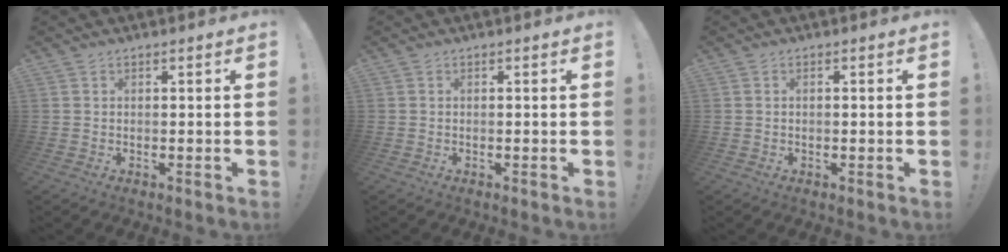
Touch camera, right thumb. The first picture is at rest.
{"total": 0.0}
{"total": 0.7, "force": [-0.3, 0.3, 0.6], "torque": [-0.016, 0.004, -0.004]}